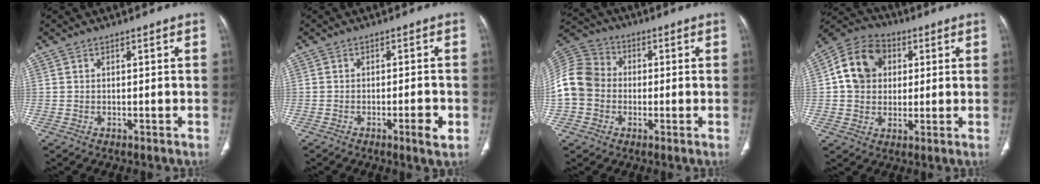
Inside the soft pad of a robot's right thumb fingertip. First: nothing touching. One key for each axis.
{"total": 3.7, "fx": -1.5, "fy": 0.4, "fz": 3.4, "tx": -0.054, "ty": 0.001, "tz": -0.023}
{"total": 11.8, "fx": -1.3, "fy": 10.1, "fz": 5.8, "tx": -0.118, "ty": 0.035, "tz": -0.032}
{"total": 12.1, "fx": 2.3, "fy": 10.0, "fz": 6.5, "tx": -0.094, "ty": 0.011, "tz": 0.030}